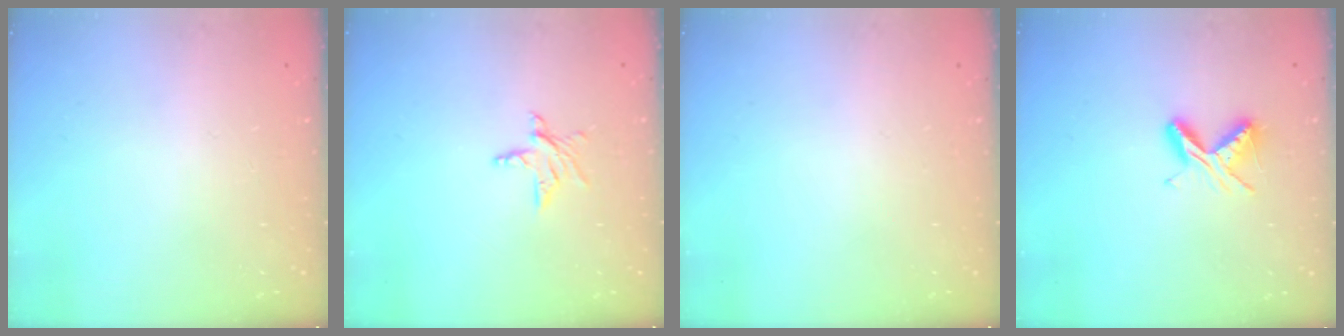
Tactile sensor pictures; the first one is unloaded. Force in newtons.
{"total": 4.0, "press": 4.0, "slide": 0.3}
{"total": 0.0}
{"total": 5.9, "press": 5.9, "slide": 0.7}